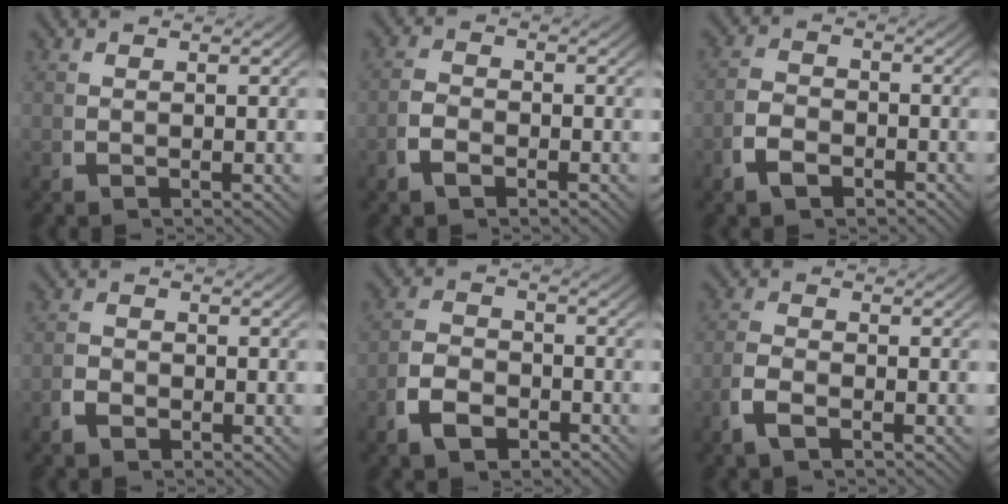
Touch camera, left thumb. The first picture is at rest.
{"total": 1.9, "force": [-1.1, 1.2, 1.1], "torque": [-0.026, -0.007, -0.021]}
{"total": 2.9, "force": [-1.7, 1.9, 1.5], "torque": [-0.031, -0.010, -0.029]}
{"total": 1.4, "force": [-1.0, 0.9, 0.5], "torque": [-0.007, -0.005, -0.022]}
{"total": 3.8, "force": [-2.1, 2.5, 2.0], "torque": [-0.040, -0.014, -0.033]}
{"total": 2.3, "force": [-1.3, 1.2, 1.5], "torque": [-0.041, -0.006, -0.025]}